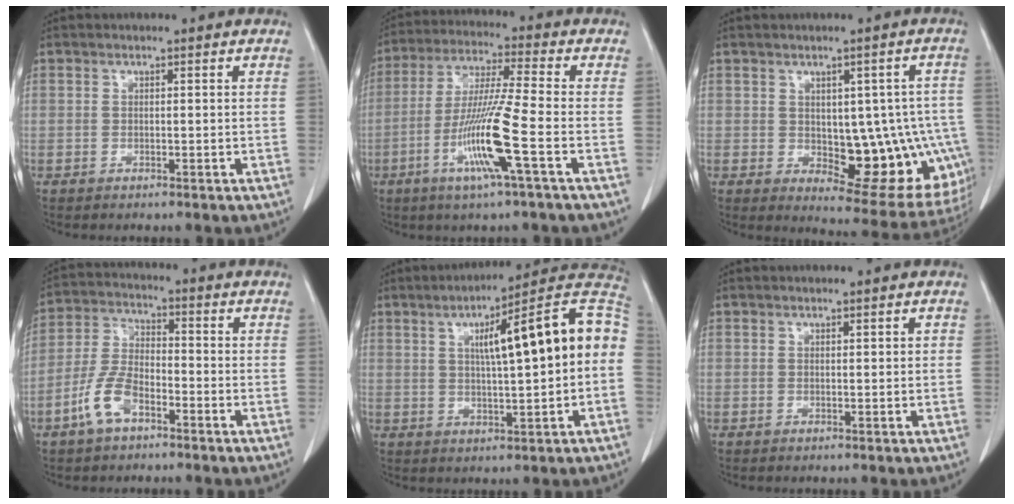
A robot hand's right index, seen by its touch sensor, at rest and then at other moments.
{"total": 12.2, "force": [-4.4, -0.9, 11.4], "torque": [-0.227, -0.016, -0.089]}
{"total": 17.0, "force": [-2.4, 7.3, 15.1], "torque": [-0.129, 0.016, -0.003]}
{"total": 7.7, "force": [-4.2, 3.5, 5.4], "torque": [-0.126, 0.008, -0.086]}
{"total": 17.0, "force": [2.3, 1.7, 16.8], "torque": [-0.235, 0.039, 0.027]}
{"total": 1.2, "force": [0.2, 0.6, 1.0], "torque": [-0.012, 0.006, 0.005]}